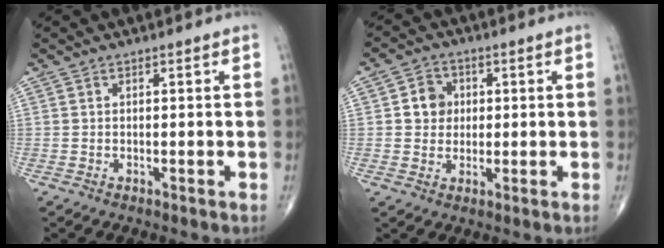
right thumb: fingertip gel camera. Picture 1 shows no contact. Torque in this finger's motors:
{"motor_torque": [0.40, 1.09, 0.35, -0.03, -0.02]}